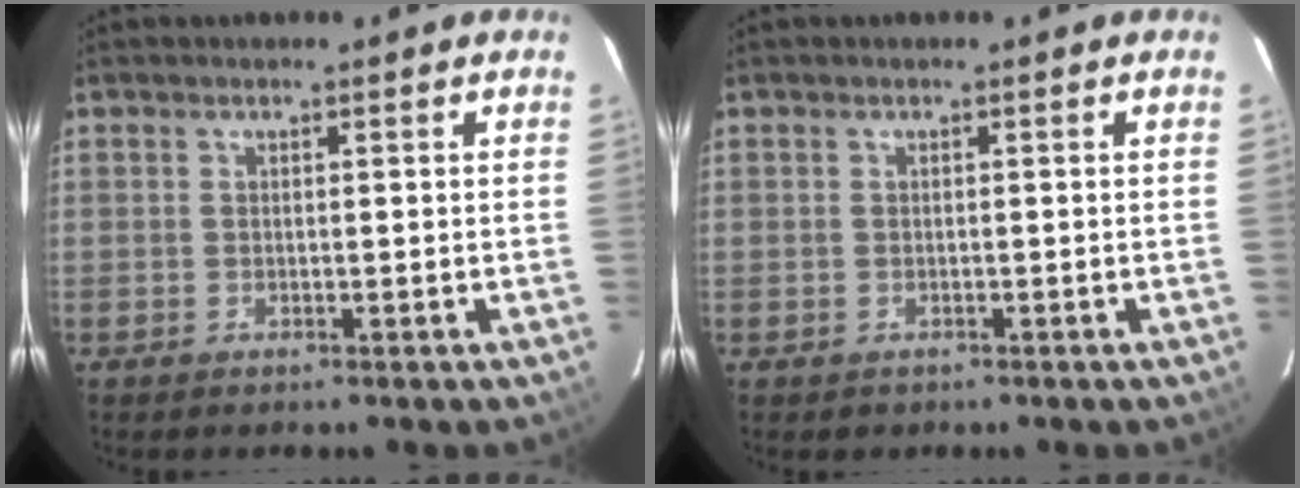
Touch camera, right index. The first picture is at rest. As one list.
[{"total": 1.0, "force": [-0.4, 0.9, -0.1], "torque": [0.004, 0.000, 0.000]}]